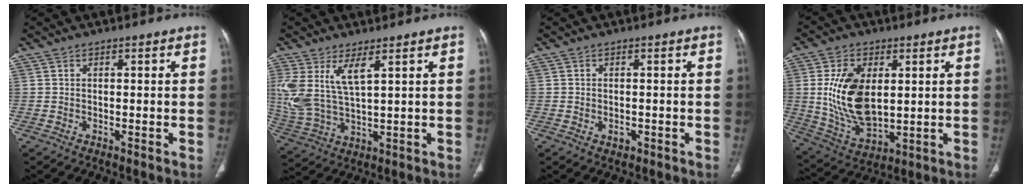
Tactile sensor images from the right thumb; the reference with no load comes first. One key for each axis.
{"total": 11.0, "fx": 4.5, "fy": 4.4, "fz": 9.1, "tx": -0.213, "ty": -0.020, "tz": 0.104}
{"total": 1.4, "fx": -0.5, "fy": 1.0, "fz": 0.9, "tx": -0.013, "ty": 0.002, "tz": -0.004}
{"total": 15.4, "fx": 2.2, "fy": 9.1, "fz": 12.2, "tx": -0.217, "ty": -0.016, "tz": 0.056}